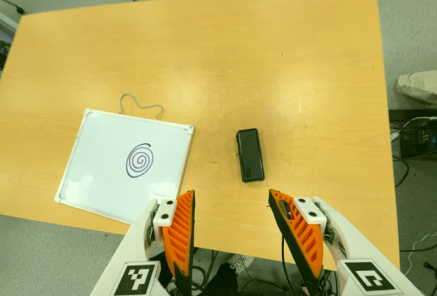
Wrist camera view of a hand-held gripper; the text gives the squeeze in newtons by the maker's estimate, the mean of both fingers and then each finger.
{"total": 0.0}